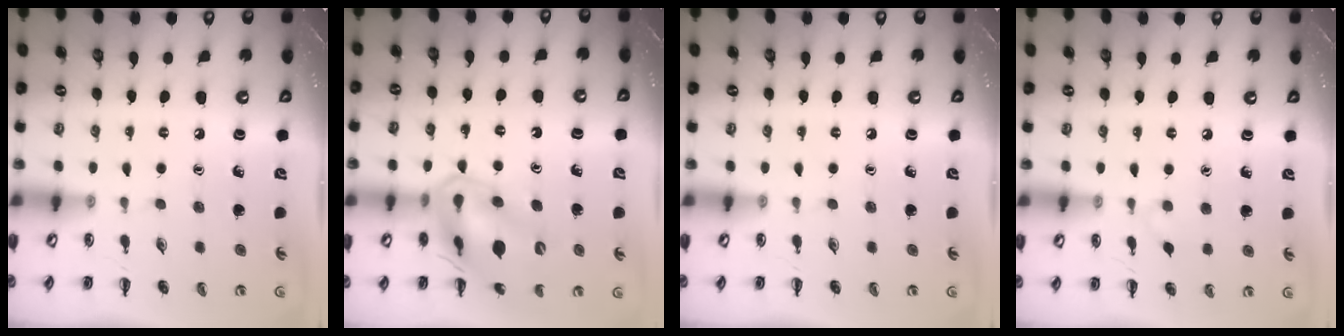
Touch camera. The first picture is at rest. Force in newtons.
{"total": 17.9, "press": 17.7, "slide": 3.1}
{"total": 0.0}
{"total": 3.1, "press": 2.9, "slide": 1.3}